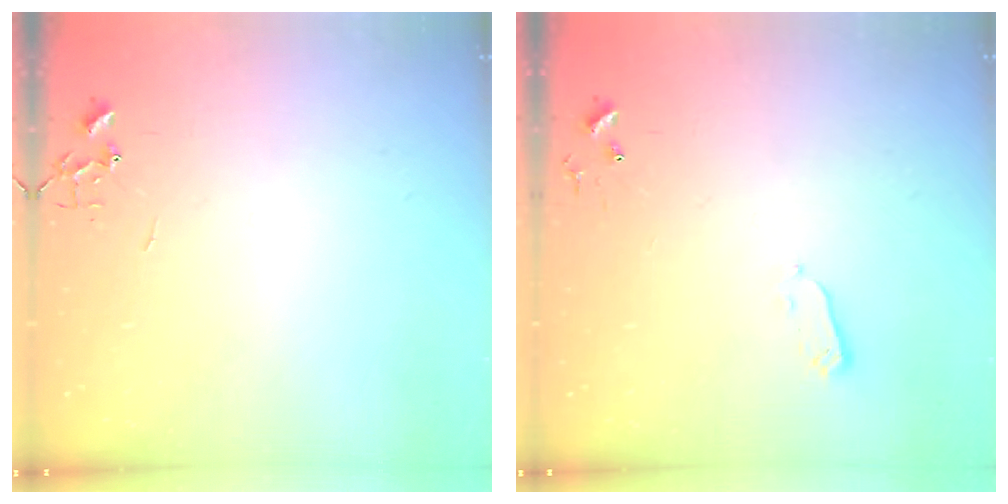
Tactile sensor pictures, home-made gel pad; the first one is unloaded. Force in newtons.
{"total": 2.9, "press": 2.9, "slide": 0.4}